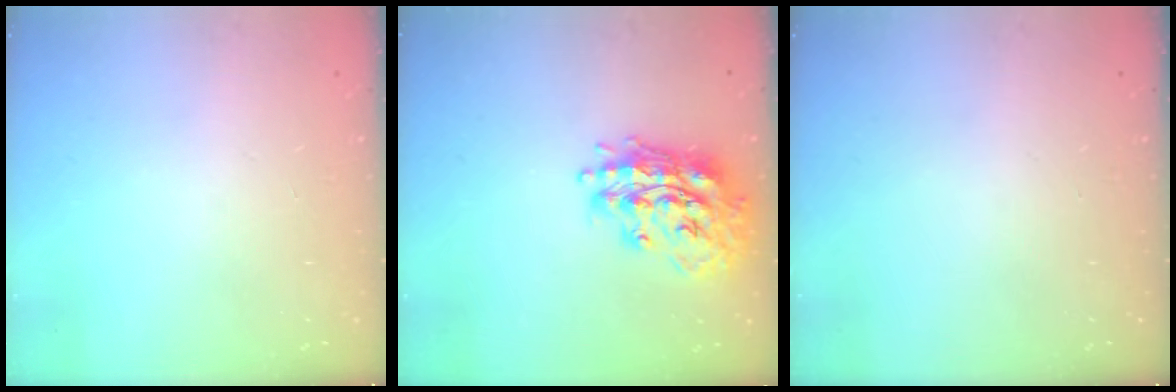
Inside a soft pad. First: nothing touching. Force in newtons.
{"total": 18.7, "press": 18.7, "slide": 1.8}
{"total": 0.0}